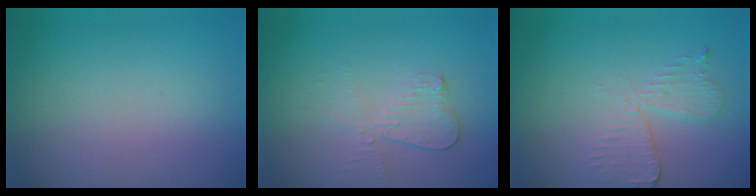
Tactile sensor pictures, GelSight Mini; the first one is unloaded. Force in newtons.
{"total": 2.8, "press": 2.5, "slide": 1.3}
{"total": 3.0, "press": 2.6, "slide": 1.5}